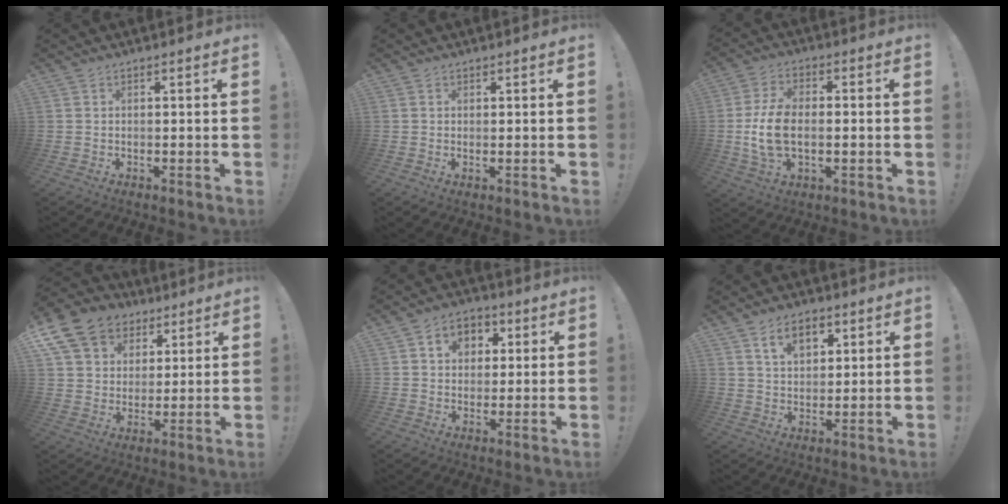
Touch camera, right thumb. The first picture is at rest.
{"total": 0.7, "force": [0.5, 0.0, 0.5], "torque": [0.003, -0.004, 0.006]}
{"total": 11.6, "force": [-1.3, 7.0, 9.2], "torque": [-0.172, 0.003, -0.020]}
{"total": 14.6, "force": [7.9, 10.7, 5.9], "torque": [-0.094, -0.046, 0.156]}
{"total": 7.4, "force": [1.9, 6.4, 3.1], "torque": [-0.036, -0.005, 0.036]}
{"total": 8.8, "force": [4.6, 5.4, 5.2], "torque": [-0.080, -0.009, 0.085]}